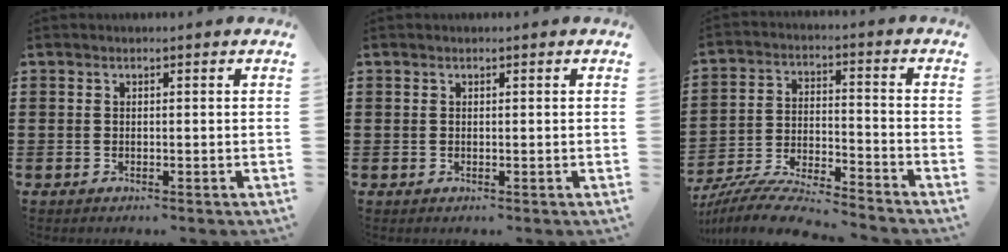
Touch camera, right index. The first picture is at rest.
{"total": 0.0}
{"total": 8.5, "force": [-8.1, 0.3, 2.6], "torque": [-0.062, 0.002, -0.162]}